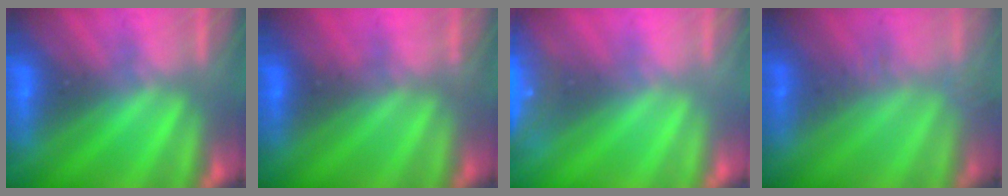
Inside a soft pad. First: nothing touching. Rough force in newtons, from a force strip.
{"total": 4.5}
{"total": 7.5}
{"total": 2.8}